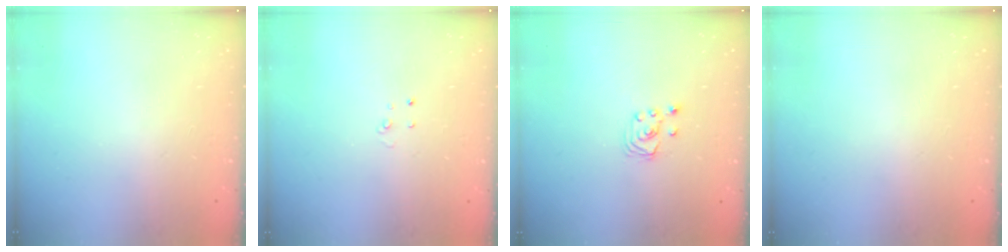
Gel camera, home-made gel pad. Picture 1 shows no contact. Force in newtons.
{"total": 2.6, "press": 2.6, "slide": 0.2}
{"total": 2.7, "press": 2.7, "slide": 0.3}
{"total": 0.0}